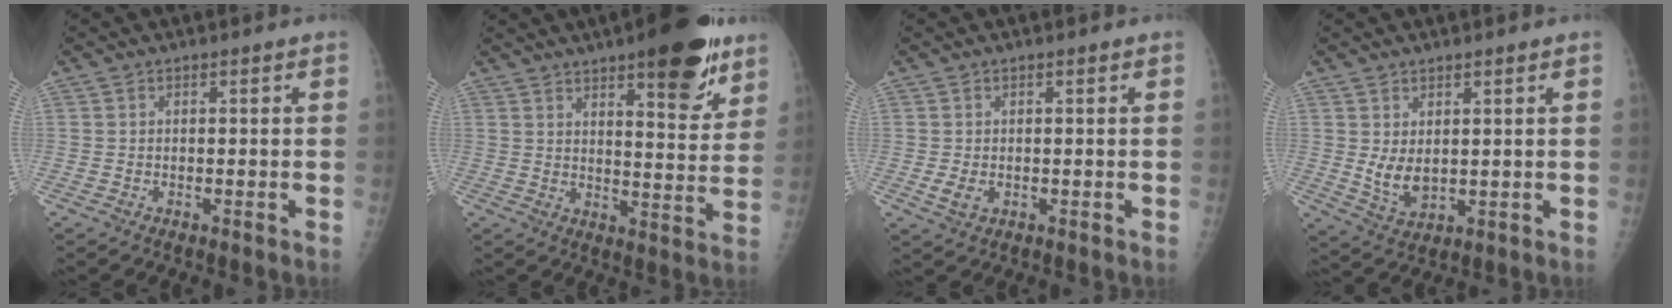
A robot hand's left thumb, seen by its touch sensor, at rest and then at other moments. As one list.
[{"total": 15.7, "force": [9.6, 4.9, 11.5], "torque": [-0.119, -0.049, 0.134]}, {"total": 2.4, "force": [-0.3, 1.7, 1.7], "torque": [-0.033, -0.005, -0.001]}, {"total": 5.2, "force": [1.3, 3.1, 4.0], "torque": [-0.061, -0.020, 0.036]}]